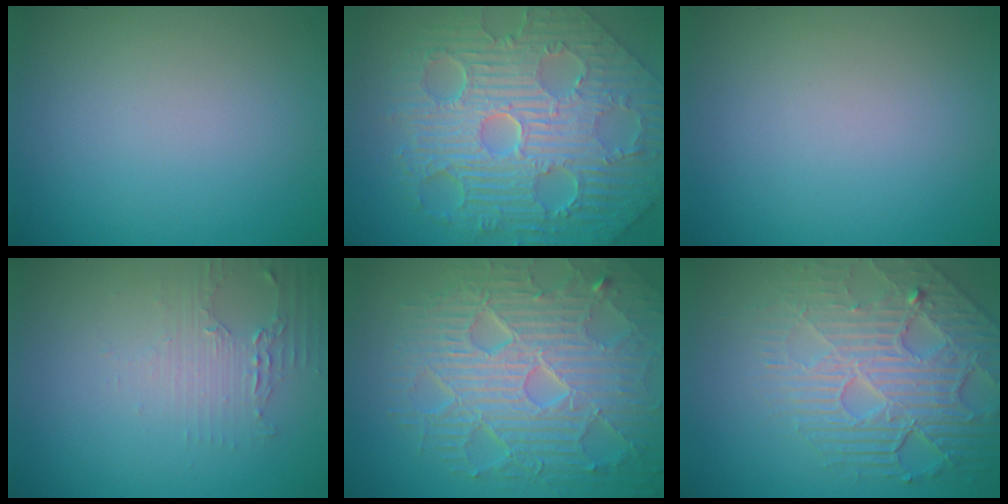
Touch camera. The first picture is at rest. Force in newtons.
{"total": 12.0, "press": 8.0, "slide": 8.9}
{"total": 0.0}
{"total": 1.8, "press": 1.8, "slide": 0.4}
{"total": 10.1, "press": 6.6, "slide": 7.7}
{"total": 6.5, "press": 5.3, "slide": 3.9}